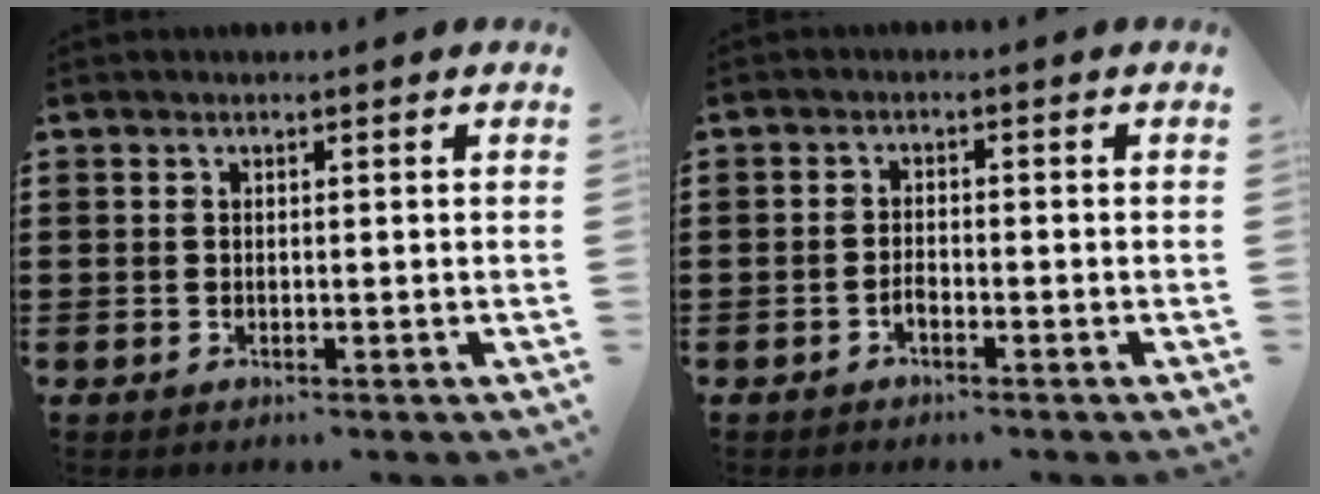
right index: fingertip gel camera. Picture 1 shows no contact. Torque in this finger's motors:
{"motor_torque": [1.82, 0.32, 0.02, -0.05]}